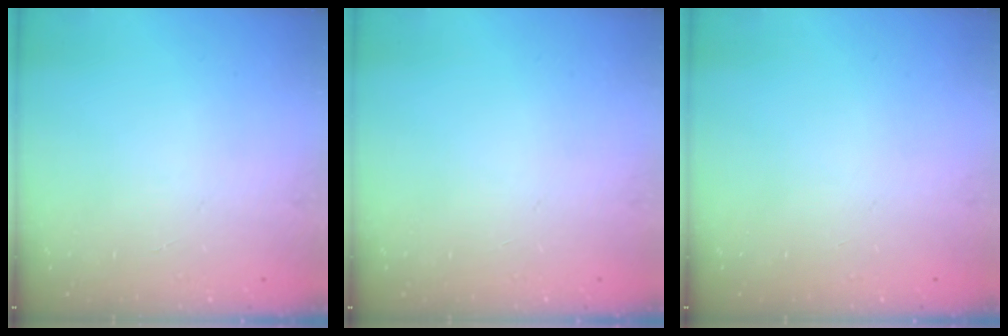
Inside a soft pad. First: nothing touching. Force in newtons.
{"total": 0.0}
{"total": 0.0}